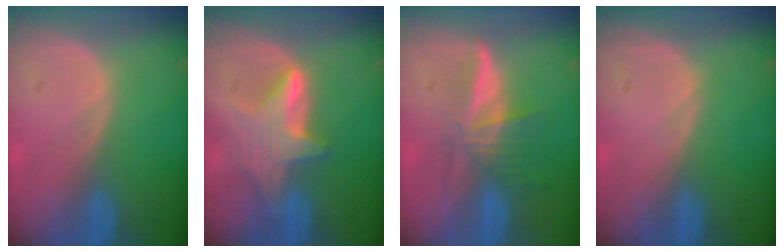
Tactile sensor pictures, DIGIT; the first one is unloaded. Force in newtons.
{"total": 6.3, "press": 6.2, "slide": 0.7}
{"total": 5.8, "press": 5.2, "slide": 2.6}
{"total": 0.0}